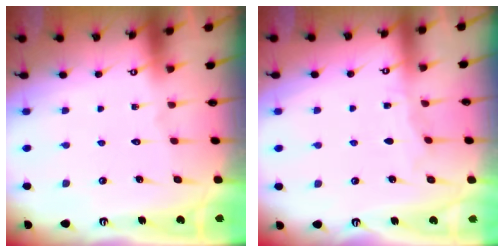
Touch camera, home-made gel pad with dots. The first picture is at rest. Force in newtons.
{"total": 2.7, "press": 2.7, "slide": 0.4}